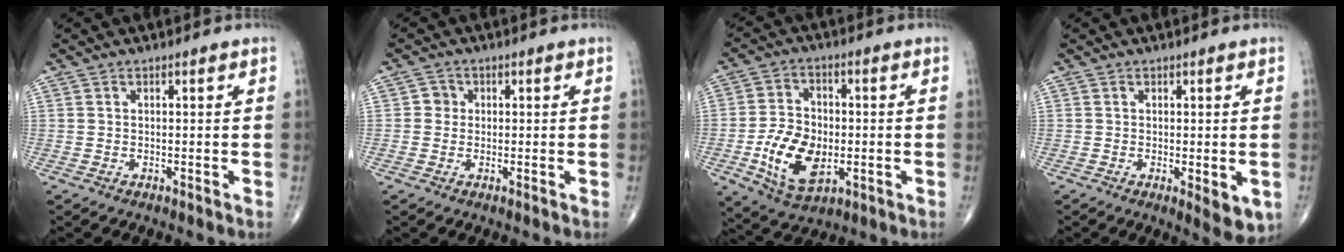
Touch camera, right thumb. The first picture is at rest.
{"total": 2.1, "force": [0.1, 2.0, 0.6], "torque": [0.005, 0.005, -0.004]}
{"total": 12.5, "force": [-2.7, 8.0, 9.2], "torque": [-0.147, 0.006, -0.042]}
{"total": 5.3, "force": [-1.3, 1.9, 4.8], "torque": [-0.056, -0.015, -0.013]}